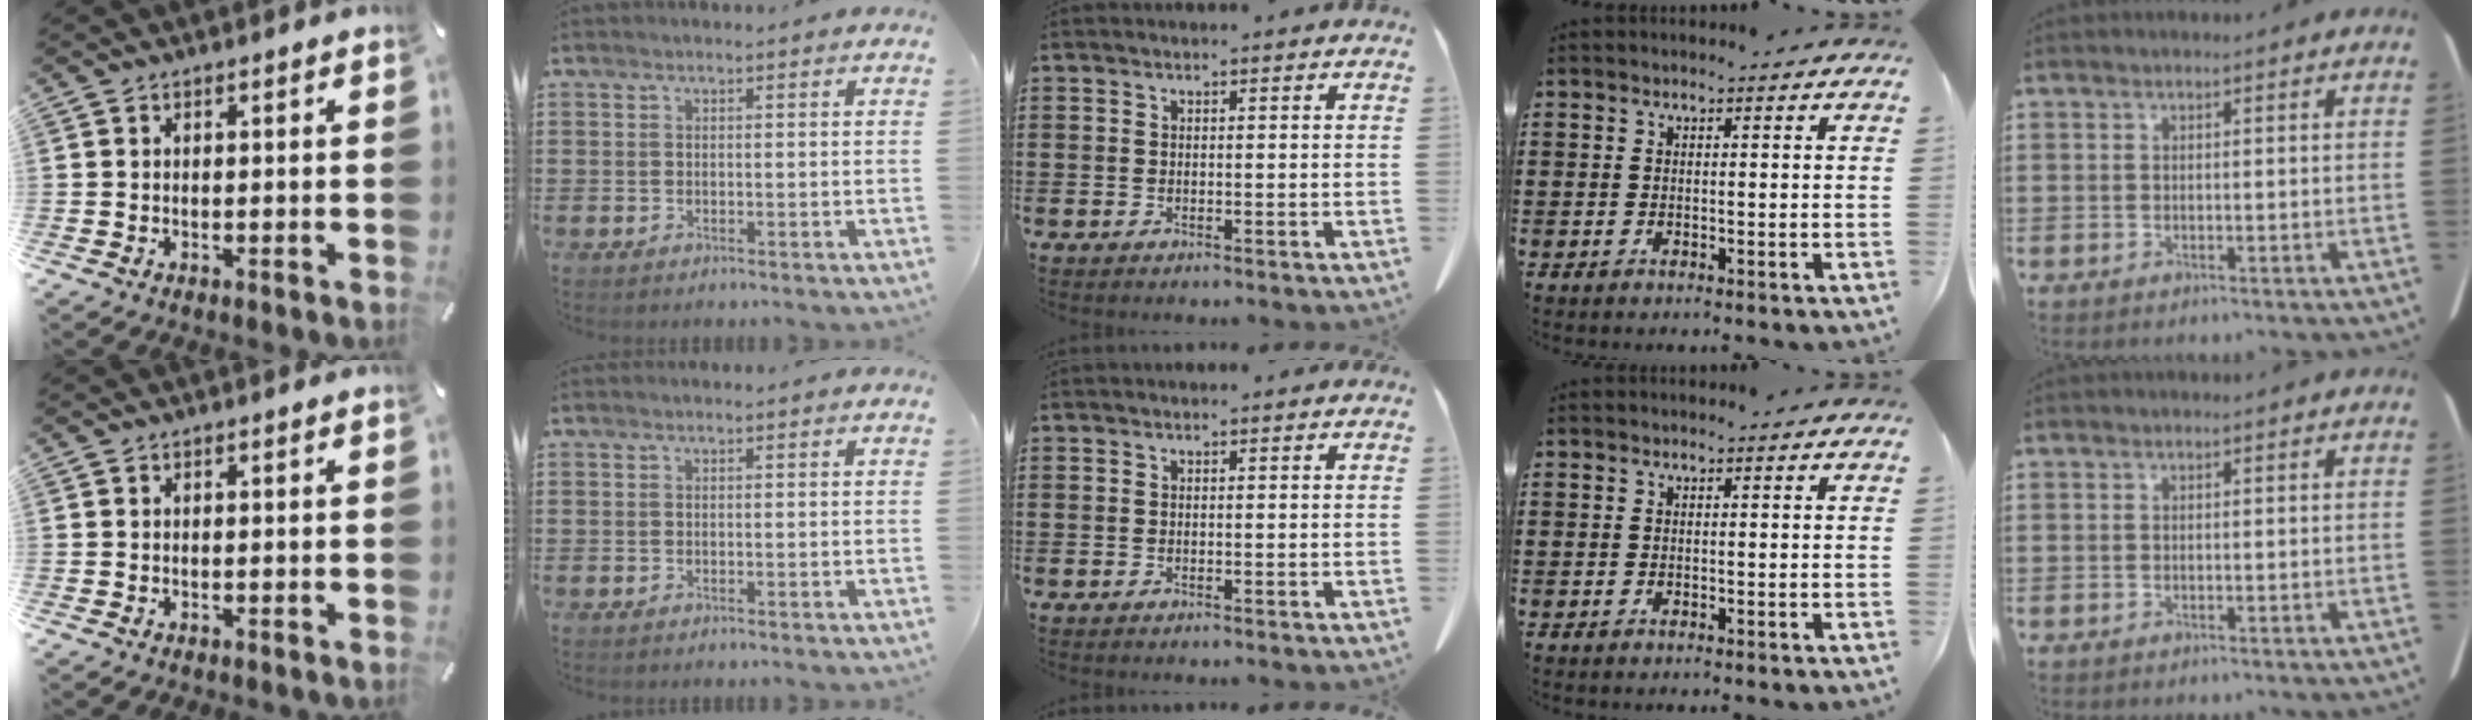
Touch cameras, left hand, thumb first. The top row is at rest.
{}